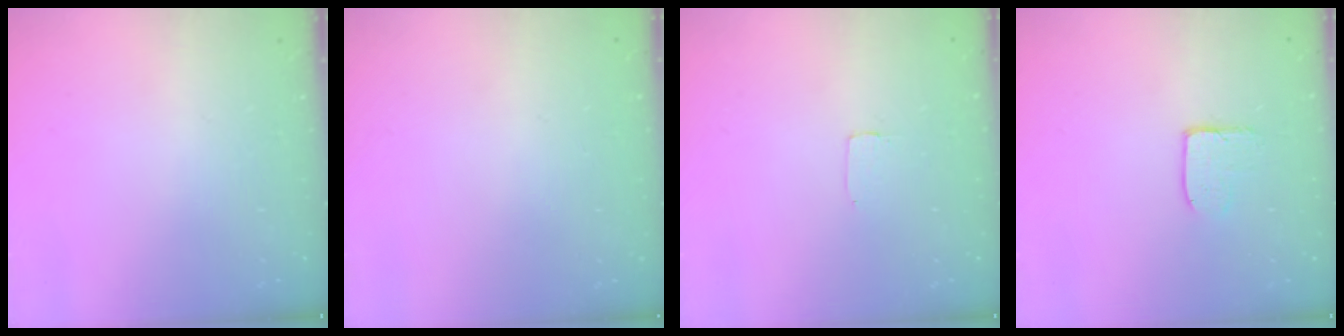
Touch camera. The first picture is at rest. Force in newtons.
{"total": 0.7, "press": 0.6, "slide": 0.3}
{"total": 1.7, "press": 1.7, "slide": 0.1}
{"total": 3.8, "press": 3.8, "slide": 0.3}